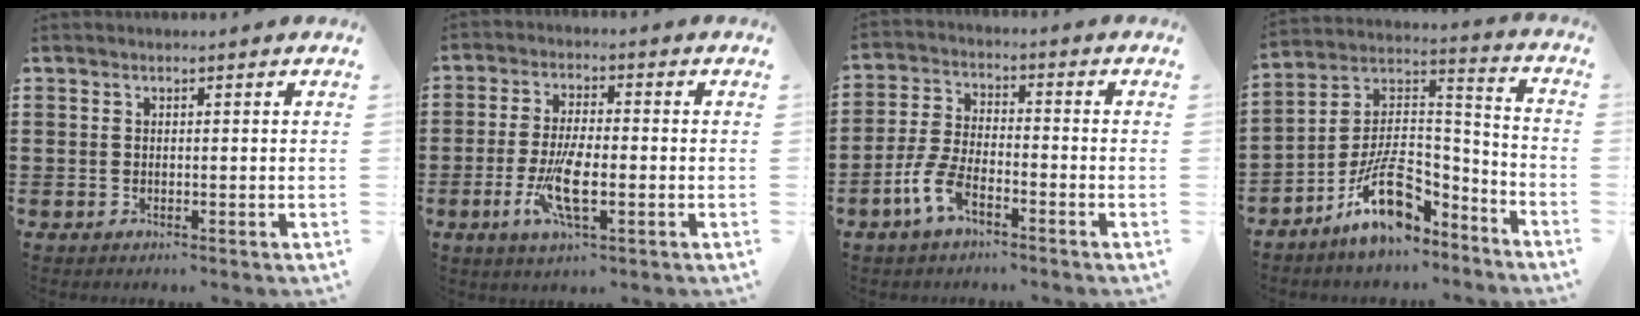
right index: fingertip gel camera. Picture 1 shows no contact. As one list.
[{"total": 8.1, "force": [-2.4, 2.3, 7.4], "torque": [-0.160, -0.017, -0.046]}, {"total": 6.2, "force": [-3.9, 2.3, 4.2], "torque": [-0.112, -0.003, -0.080]}, {"total": 12.3, "force": [-7.5, 5.8, 7.8], "torque": [-0.150, 0.027, -0.138]}]